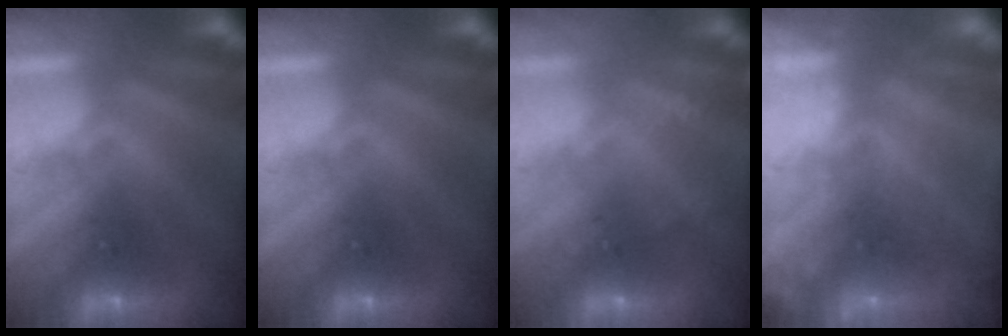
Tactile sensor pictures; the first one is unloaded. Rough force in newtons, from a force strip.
{"total": 0.0}
{"total": 2.2}
{"total": 9.1}